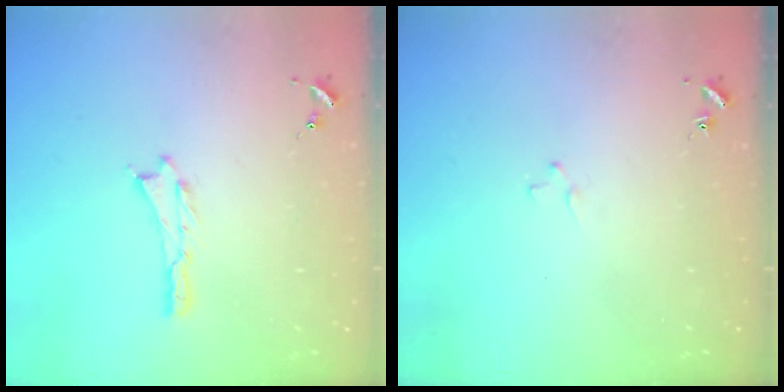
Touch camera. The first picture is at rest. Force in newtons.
{"total": 1.2, "press": 1.2, "slide": 0.2}